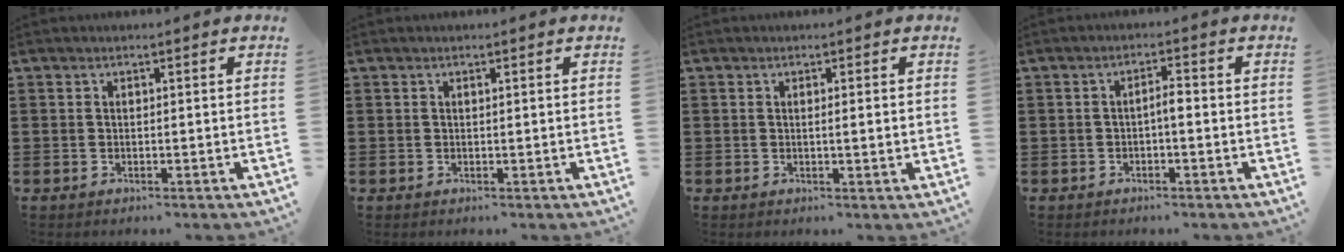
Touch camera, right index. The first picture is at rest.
{"total": 0.0}
{"total": 1.0, "force": [0.0, -0.2, 1.0], "torque": [-0.017, -0.005, 0.000]}
{"total": 2.3, "force": [-0.6, 0.5, 2.1], "torque": [-0.039, 0.004, -0.012]}